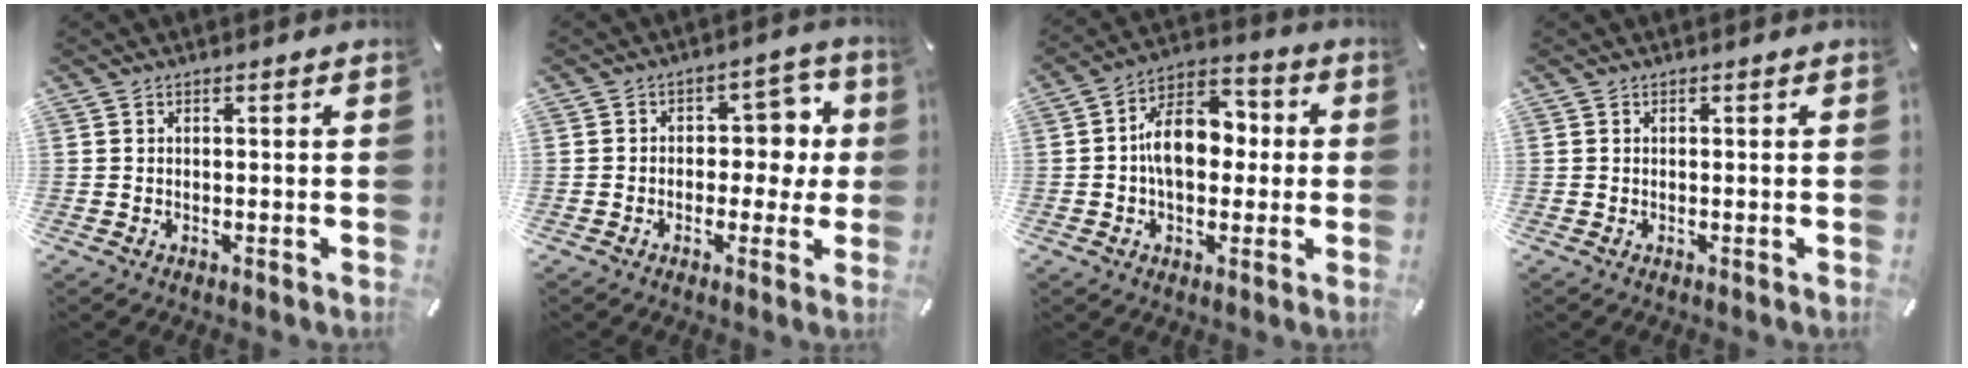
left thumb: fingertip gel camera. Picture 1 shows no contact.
{"total": 8.3, "force": [0.6, 6.3, 5.3], "torque": [-0.061, 0.002, 0.004]}
{"total": 12.4, "force": [-0.1, 8.2, 9.4], "torque": [-0.162, 0.010, -0.001]}
{"total": 0.0}